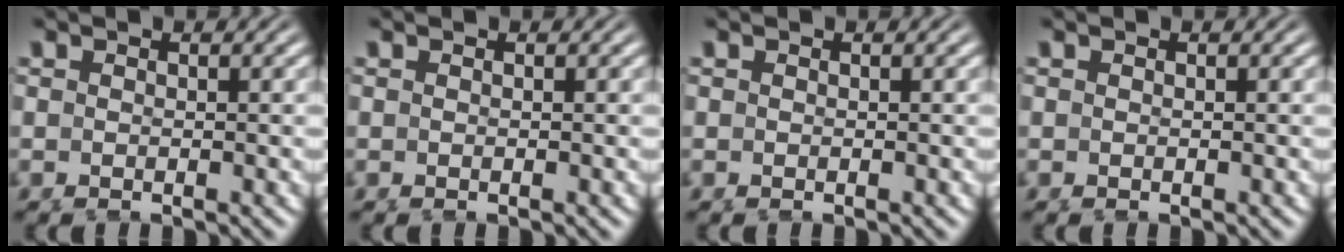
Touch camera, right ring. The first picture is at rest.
{"total": 0.0}
{"total": 0.0}
{"total": 0.0}